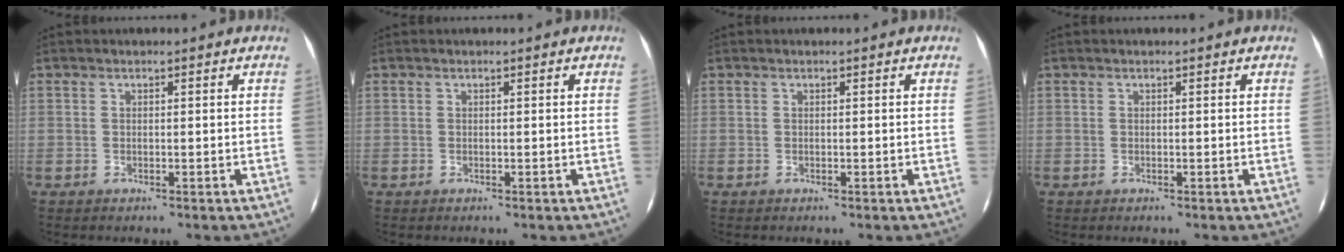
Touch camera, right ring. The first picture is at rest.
{"total": 0.0}
{"total": 0.0}
{"total": 0.0}